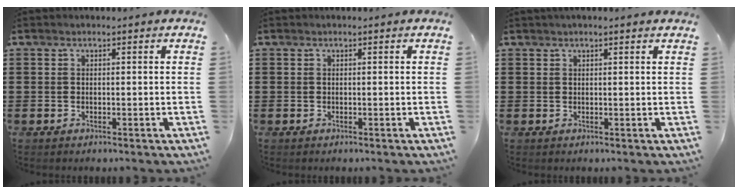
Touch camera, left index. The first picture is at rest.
{"total": 0.0}
{"total": 0.9, "force": [0.7, -0.1, 0.6], "torque": [-0.011, 0.000, 0.014]}